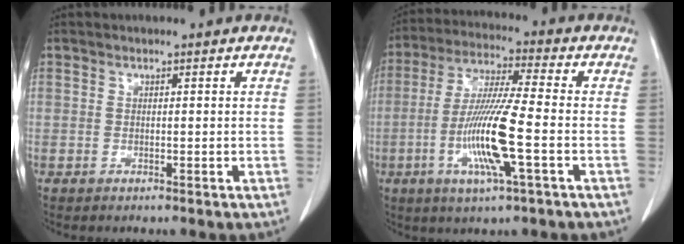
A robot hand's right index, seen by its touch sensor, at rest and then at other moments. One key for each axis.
{"total": 12.9, "fx": -3.3, "fy": 0.4, "fz": 12.4, "tx": -0.250, "ty": -0.014, "tz": -0.068}